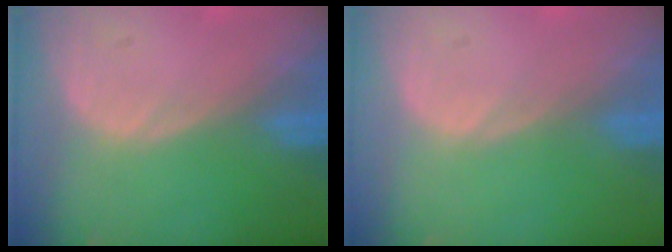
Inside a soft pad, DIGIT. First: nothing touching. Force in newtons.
{"total": 0.0}